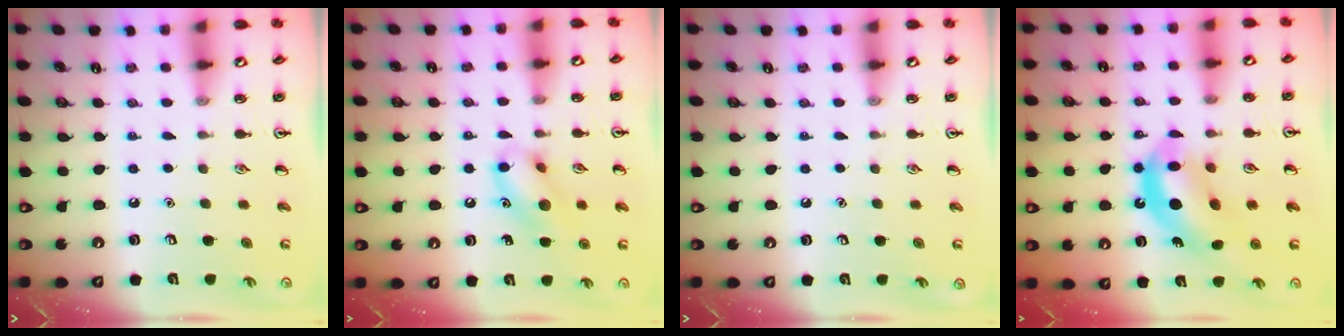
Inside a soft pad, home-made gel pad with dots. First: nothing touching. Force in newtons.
{"total": 10.6, "press": 10.5, "slide": 1.4}
{"total": 0.0}
{"total": 12.4, "press": 11.9, "slide": 3.6}